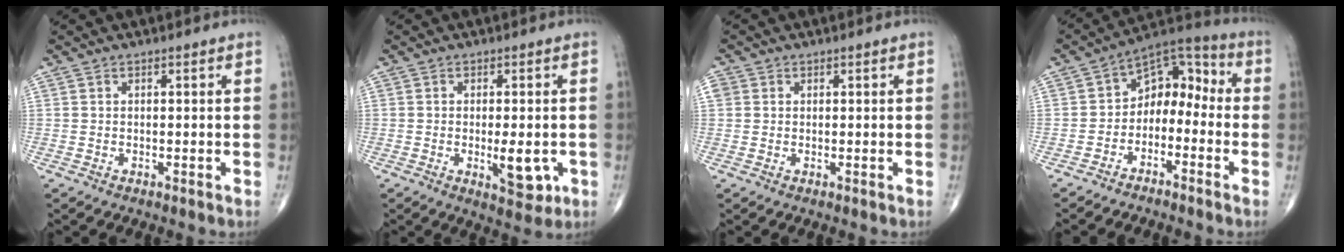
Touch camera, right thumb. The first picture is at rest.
{"total": 6.3, "force": [-1.3, 2.6, 5.6], "torque": [-0.066, -0.009, -0.011]}
{"total": 2.3, "force": [0.5, 2.1, 0.7], "torque": [-0.011, 0.007, 0.012]}
{"total": 9.7, "force": [-2.9, 6.8, 6.3], "torque": [-0.061, 0.066, -0.066]}